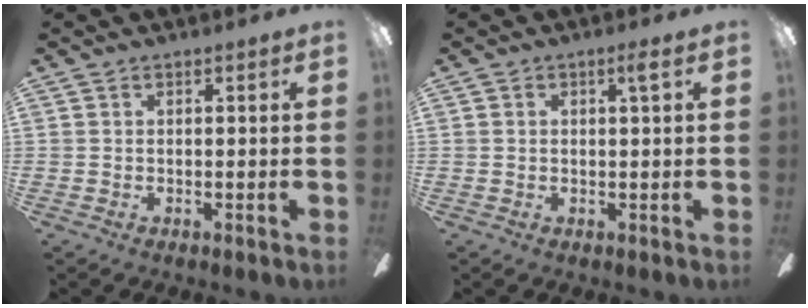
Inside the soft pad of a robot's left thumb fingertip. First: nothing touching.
{"total": 1.9, "force": [0.8, 0.3, 1.7], "torque": [-0.035, 0.005, 0.010]}